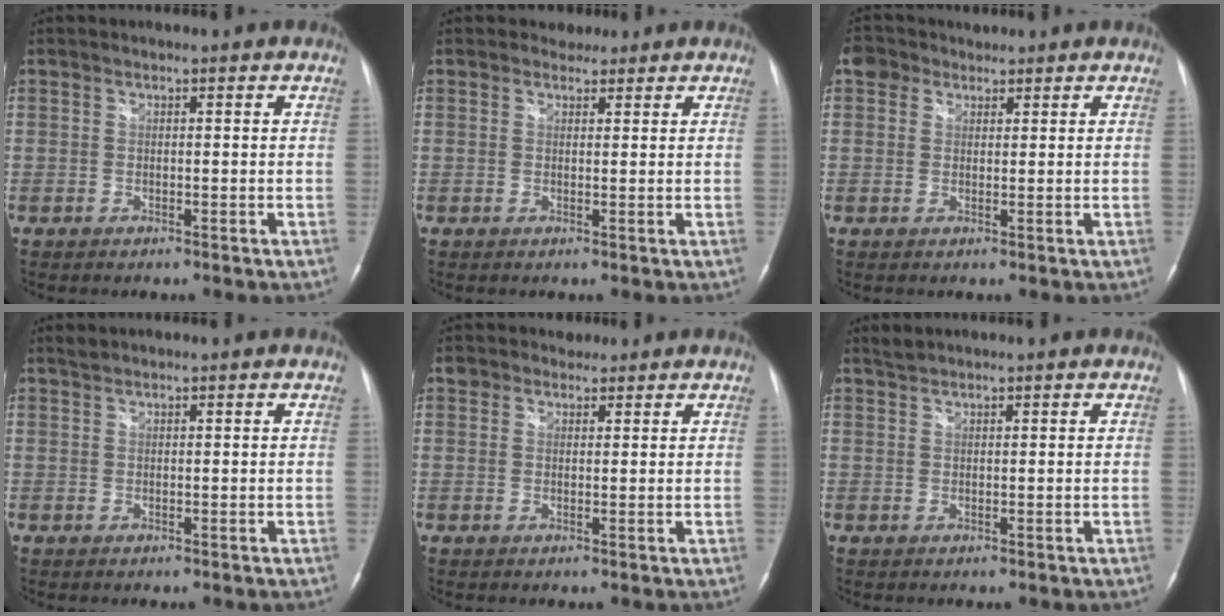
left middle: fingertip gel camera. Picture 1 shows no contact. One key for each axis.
{"total": 1.7, "fx": 1.4, "fy": 1.0, "fz": -0.2, "tx": 0.005, "ty": 0.007, "tz": 0.017}
{"total": 3.1, "fx": 2.0, "fy": 2.4, "fz": 0.5, "tx": -0.015, "ty": 0.027, "tz": 0.034}
{"total": 0.6, "fx": 0.6, "fy": 0.0, "fz": 0.0, "tx": -0.005, "ty": 0.008, "tz": 0.015}
{"total": 2.1, "fx": 1.5, "fy": 1.4, "fz": -0.3, "tx": 0.011, "ty": 0.012, "tz": 0.019}
{"total": 1.0, "fx": 1.0, "fy": 0.0, "fz": 0.1, "tx": -0.005, "ty": 0.008, "tz": 0.025}